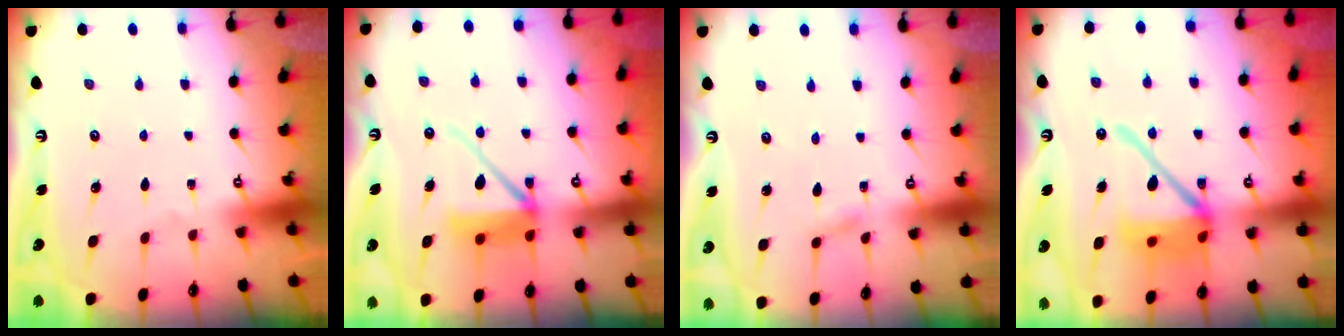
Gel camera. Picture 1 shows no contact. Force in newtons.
{"total": 10.9, "press": 10.8, "slide": 1.3}
{"total": 1.6, "press": 1.6, "slide": 0.2}
{"total": 15.6, "press": 15.3, "slide": 2.5}